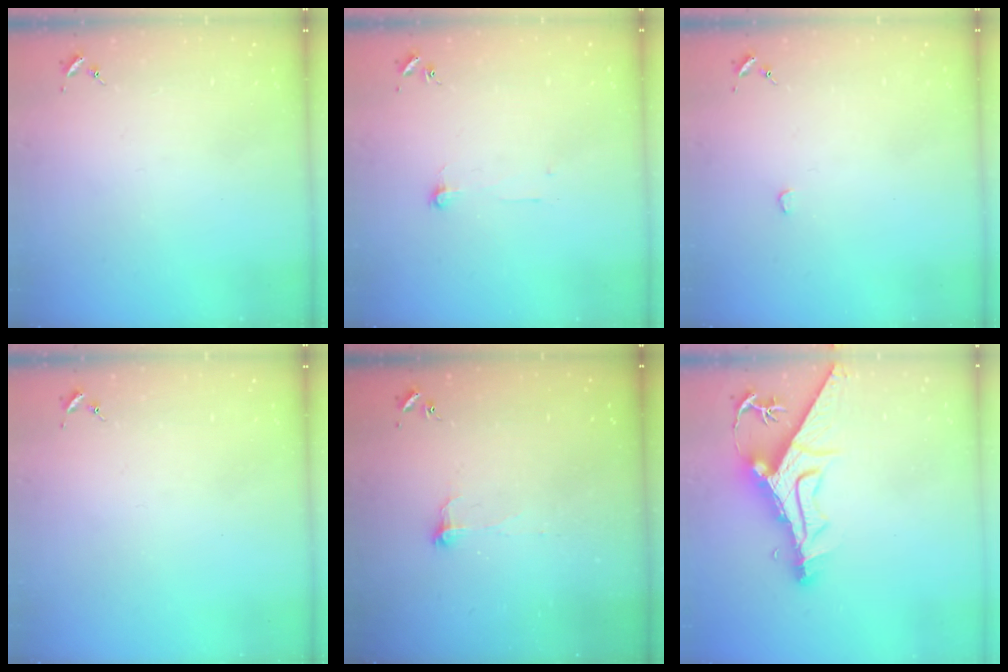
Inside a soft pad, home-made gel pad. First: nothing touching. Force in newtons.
{"total": 4.1, "press": 4.1, "slide": 0.3}
{"total": 1.3, "press": 1.3, "slide": 0.1}
{"total": 0.0}
{"total": 6.2, "press": 6.2, "slide": 0.5}
{"total": 13.6, "press": 13.5, "slide": 1.4}